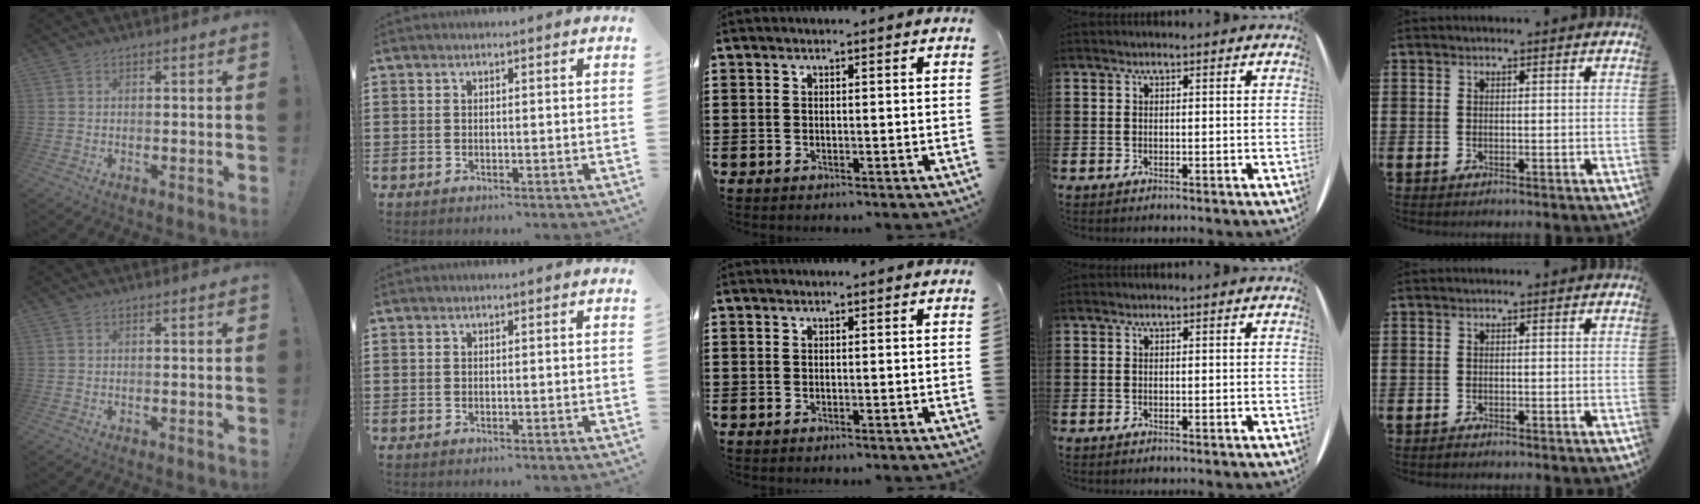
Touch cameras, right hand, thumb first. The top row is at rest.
{}